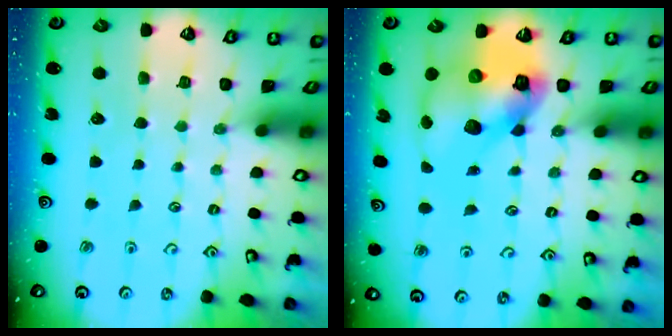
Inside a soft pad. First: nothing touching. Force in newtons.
{"total": 15.9, "press": 15.8, "slide": 1.9}